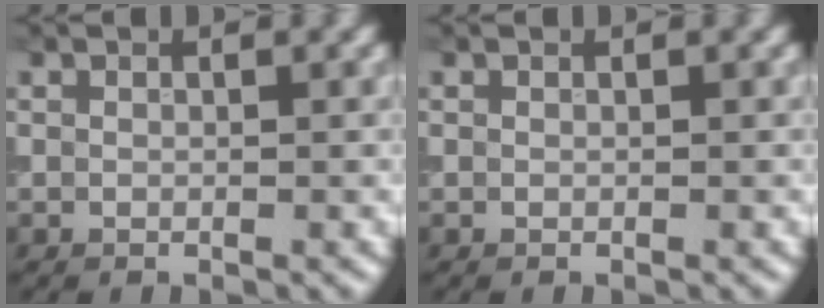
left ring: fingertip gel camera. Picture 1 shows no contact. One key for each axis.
{"total": 0.0}